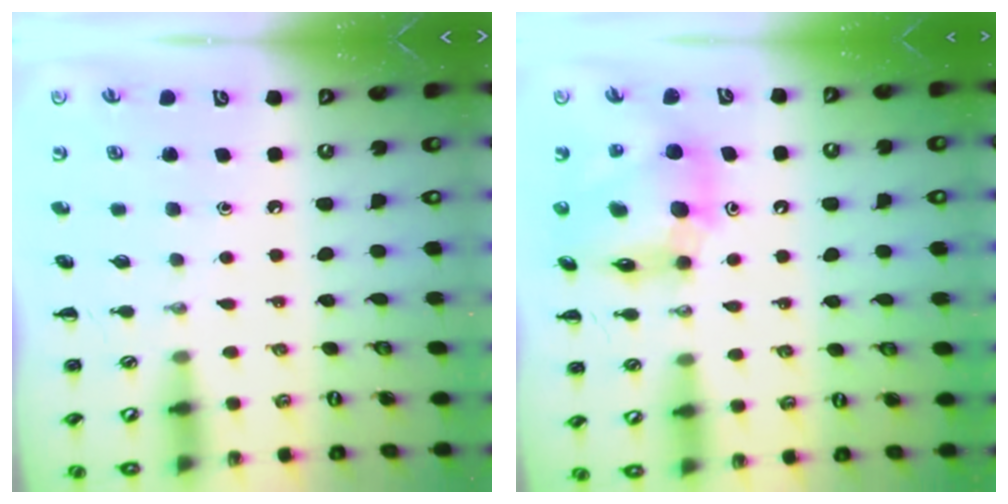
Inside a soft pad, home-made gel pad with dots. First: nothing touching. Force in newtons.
{"total": 12.1, "press": 11.5, "slide": 3.5}